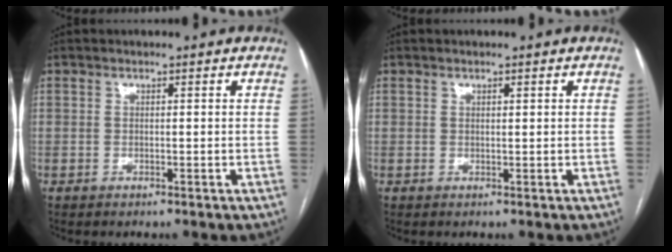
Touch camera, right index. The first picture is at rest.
{"total": 0.5, "force": [0.2, 0.1, 0.4], "torque": [-0.009, -0.002, 0.004]}